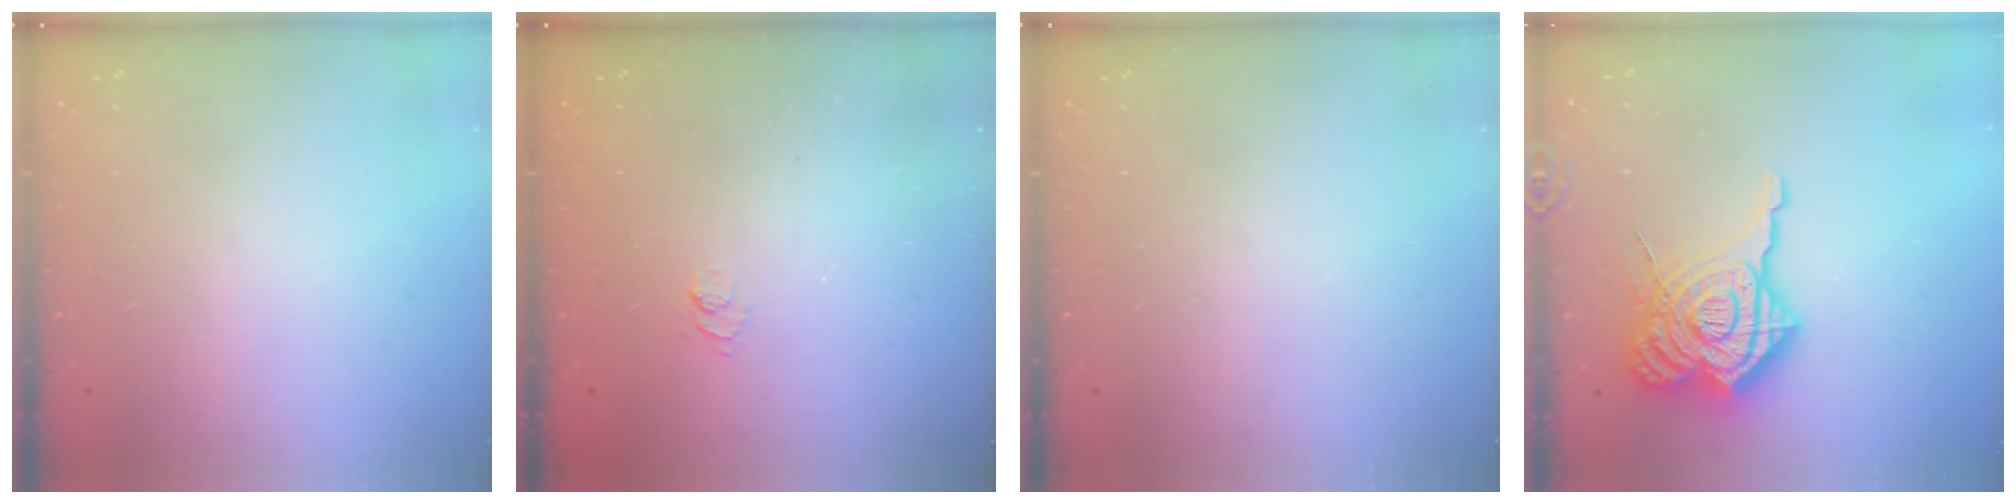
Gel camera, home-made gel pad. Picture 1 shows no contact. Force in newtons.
{"total": 2.5, "press": 2.0, "slide": 1.4}
{"total": 0.0}
{"total": 23.6, "press": 23.4, "slide": 2.7}